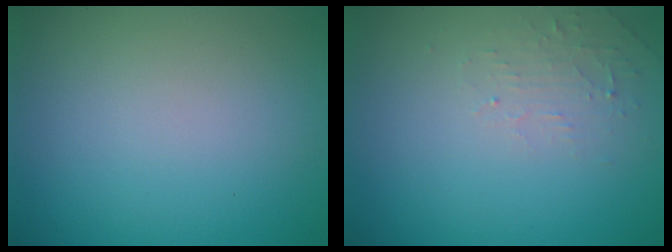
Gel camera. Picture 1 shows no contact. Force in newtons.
{"total": 1.6, "press": 1.5, "slide": 0.3}